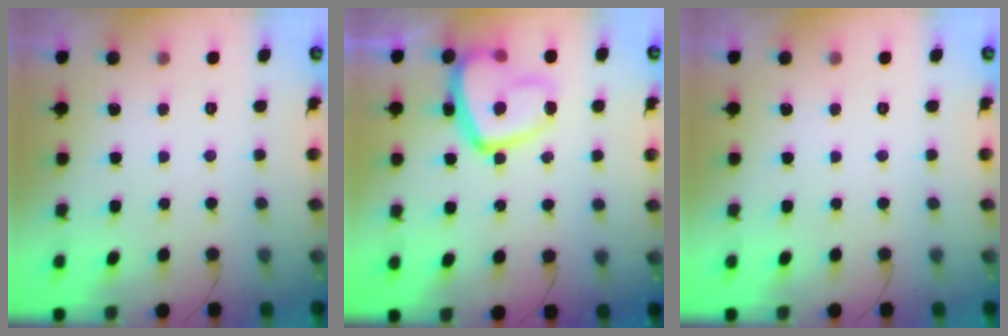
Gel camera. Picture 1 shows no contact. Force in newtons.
{"total": 17.0, "press": 16.9, "slide": 1.7}
{"total": 0.0}